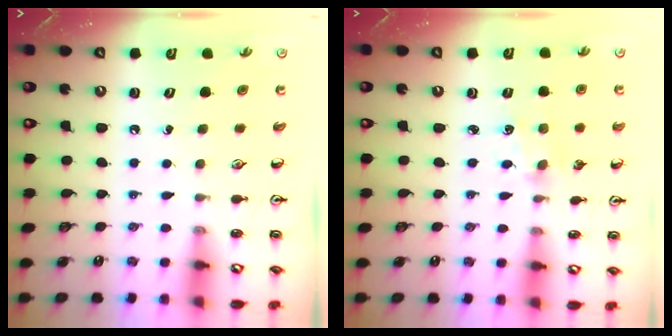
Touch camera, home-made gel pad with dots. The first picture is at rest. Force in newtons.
{"total": 1.9, "press": 1.8, "slide": 0.3}